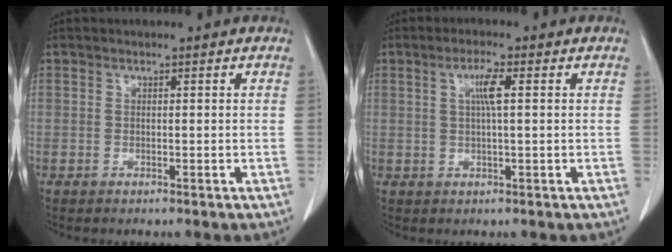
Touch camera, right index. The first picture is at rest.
{"total": 3.4, "force": [0.9, 0.2, 3.2], "torque": [-0.060, 0.003, 0.014]}